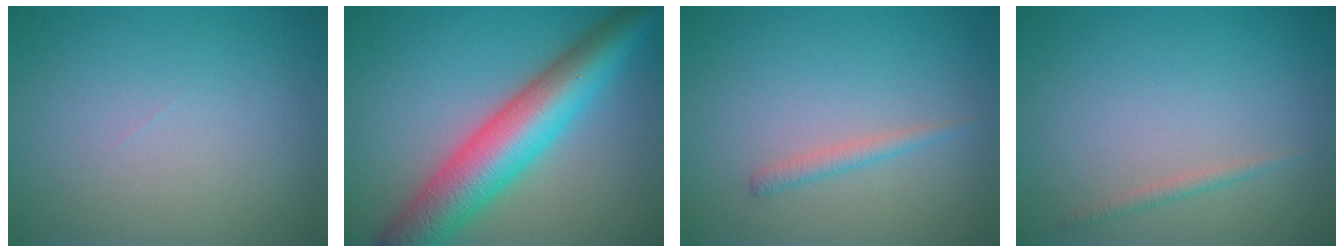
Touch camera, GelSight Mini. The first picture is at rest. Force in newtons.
{"total": 9.7, "press": 9.7, "slide": 0.3}
{"total": 1.2, "press": 1.2, "slide": 0.1}
{"total": 0.9, "press": 0.9, "slide": 0.1}